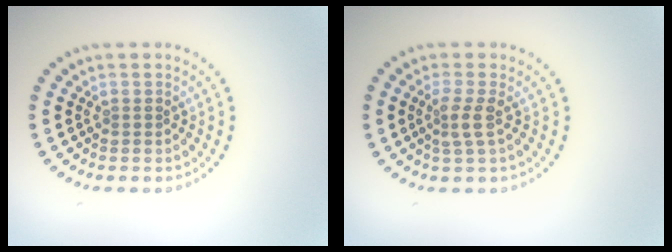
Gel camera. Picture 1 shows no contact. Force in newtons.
{"total": 1.9, "press": 1.4, "slide": 1.3}